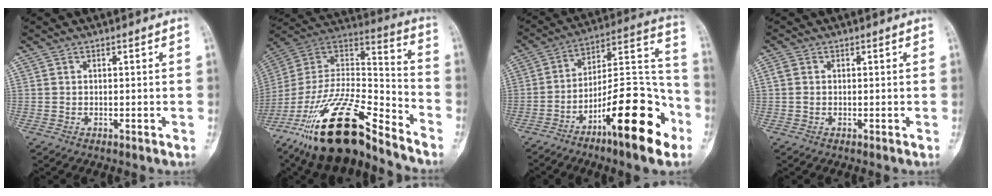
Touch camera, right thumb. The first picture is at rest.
{"total": 25.5, "force": [-18.6, 7.6, 15.7], "torque": [-0.303, 0.069, -0.335]}
{"total": 21.9, "force": [-11.3, 6.0, 17.9], "torque": [-0.268, 0.080, -0.182]}
{"total": 1.1, "force": [0.0, 0.9, 0.7], "torque": [-0.017, 0.000, -0.001]}